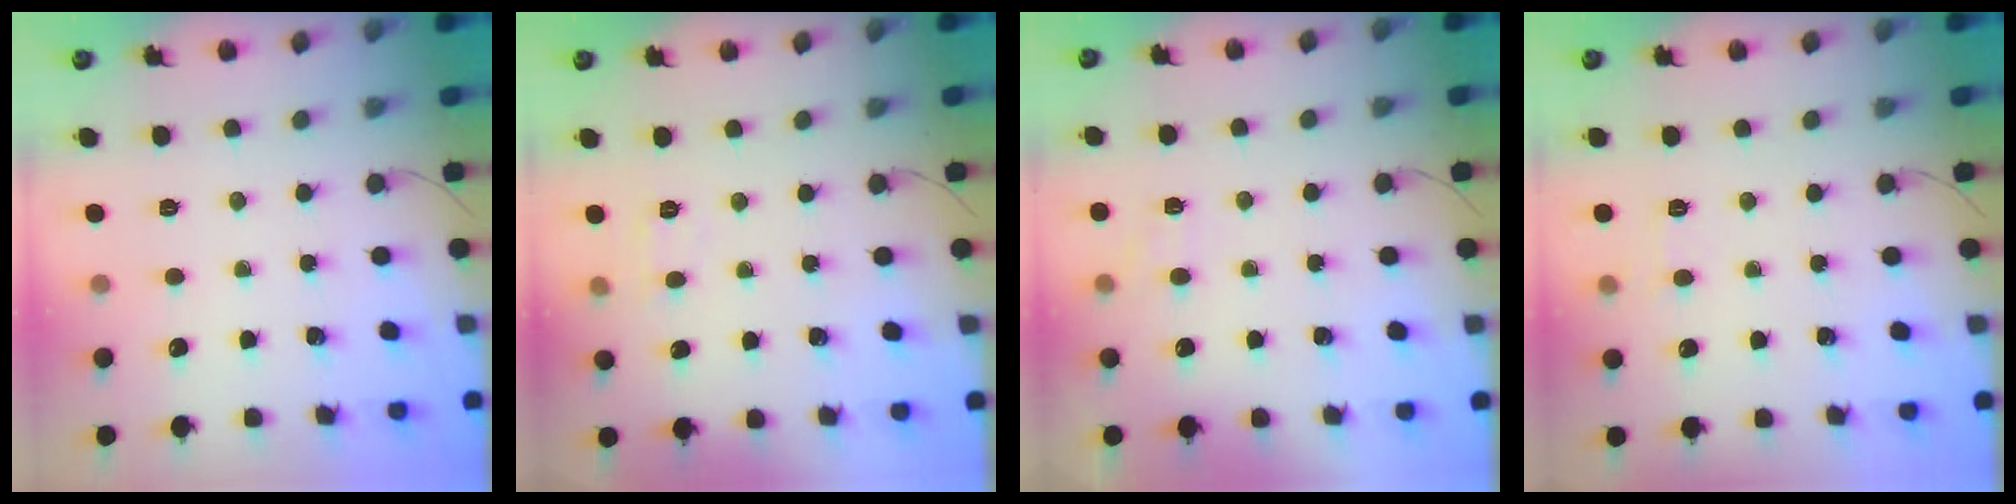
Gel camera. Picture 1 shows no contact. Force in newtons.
{"total": 5.8, "press": 5.6, "slide": 1.4}
{"total": 5.3, "press": 5.1, "slide": 1.4}
{"total": 5.2, "press": 5.0, "slide": 1.6}